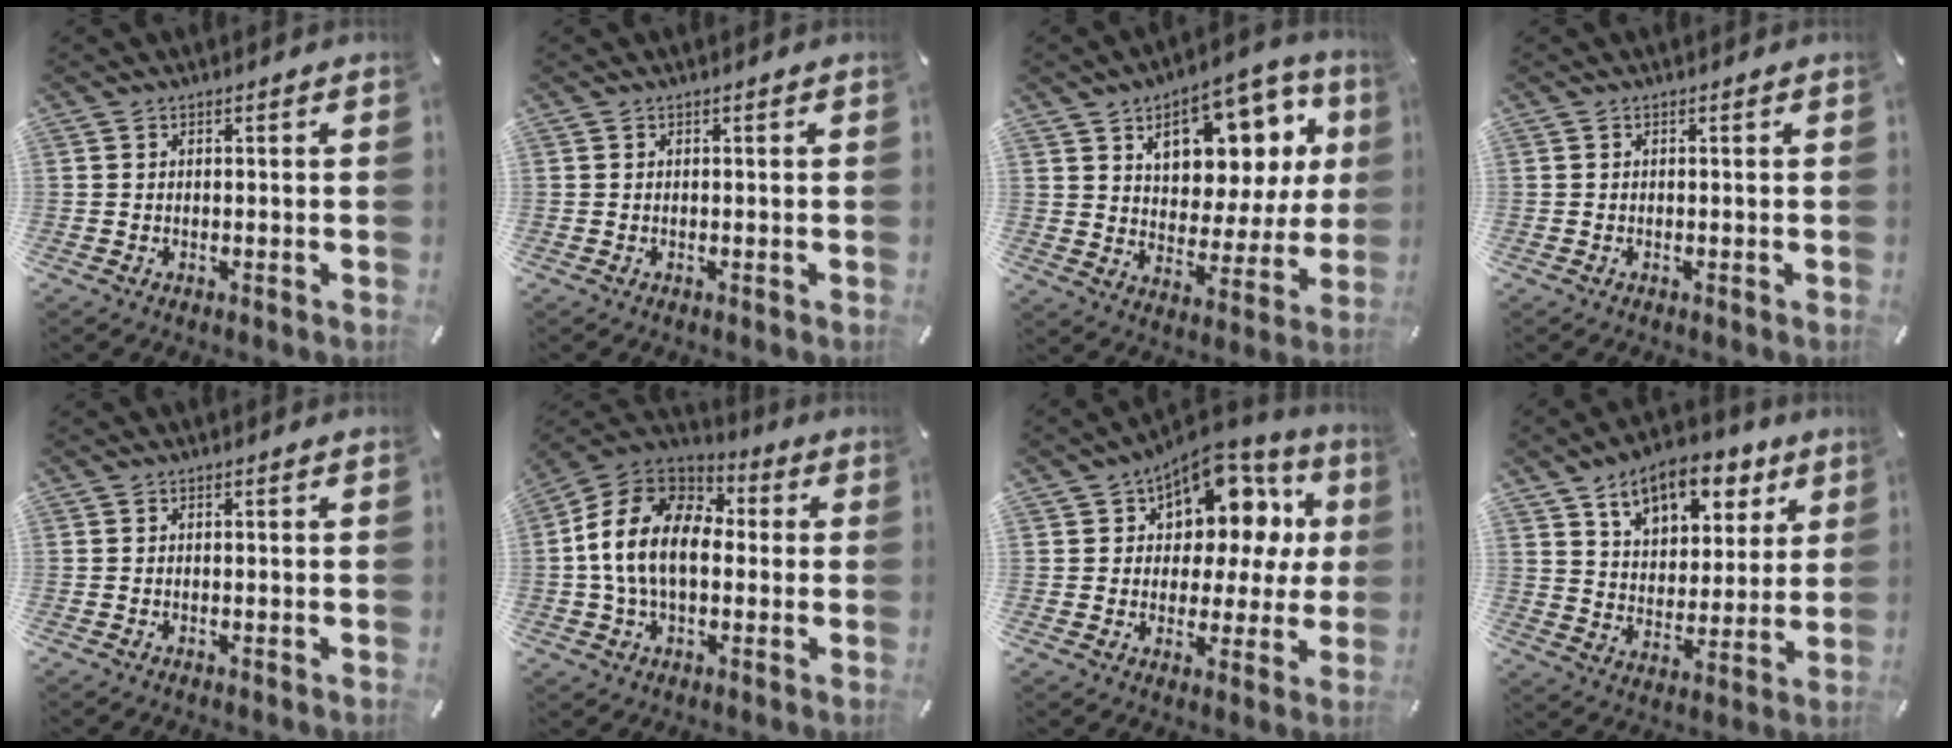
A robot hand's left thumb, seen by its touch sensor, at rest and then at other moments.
{"total": 0.0}
{"total": 15.7, "force": [8.3, 9.5, 9.3], "torque": [-0.129, -0.053, 0.139]}
{"total": 0.0}
{"total": 0.0}
{"total": 15.2, "force": [-0.7, 10.7, 10.7], "torque": [-0.240, 0.017, -0.015]}
{"total": 14.0, "force": [7.7, 8.5, 8.1], "torque": [-0.115, -0.065, 0.130]}
{"total": 12.5, "force": [8.4, 7.8, 5.0], "torque": [-0.076, -0.052, 0.149]}